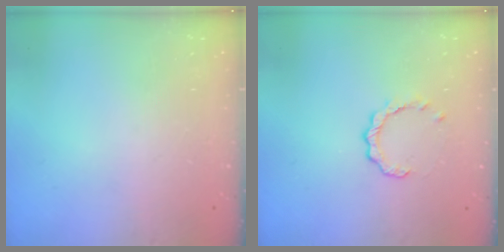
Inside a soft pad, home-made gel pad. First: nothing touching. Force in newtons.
{"total": 2.6, "press": 2.6, "slide": 0.2}